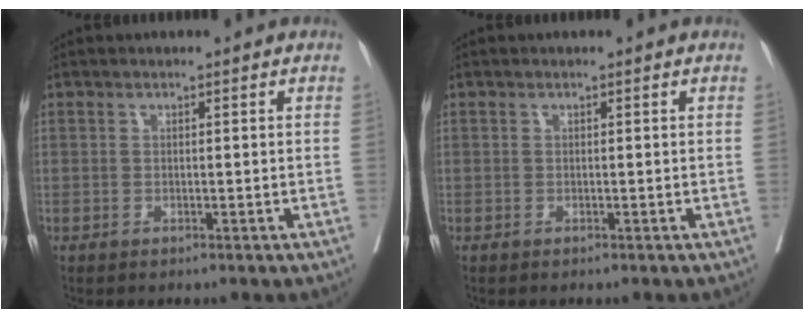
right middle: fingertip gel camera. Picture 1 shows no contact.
{"total": 0.0}